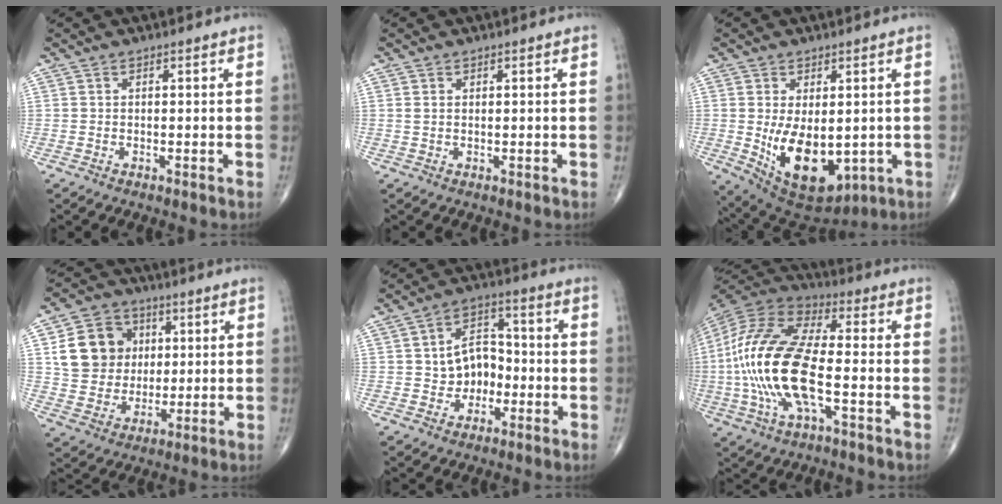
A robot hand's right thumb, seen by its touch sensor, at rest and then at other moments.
{"total": 0.7, "force": [0.4, 0.5, 0.3], "torque": [-0.008, 0.005, 0.009]}
{"total": 13.7, "force": [-1.6, 7.7, 11.2], "torque": [-0.168, -0.018, 0.005]}
{"total": 13.6, "force": [3.0, 11.9, 5.9], "torque": [-0.074, 0.003, 0.057]}
{"total": 8.5, "force": [-1.4, 6.6, 5.2], "torque": [-0.044, 0.034, -0.029]}
{"total": 21.4, "force": [-3.3, 8.3, 19.4], "torque": [-0.427, 0.020, -0.062]}